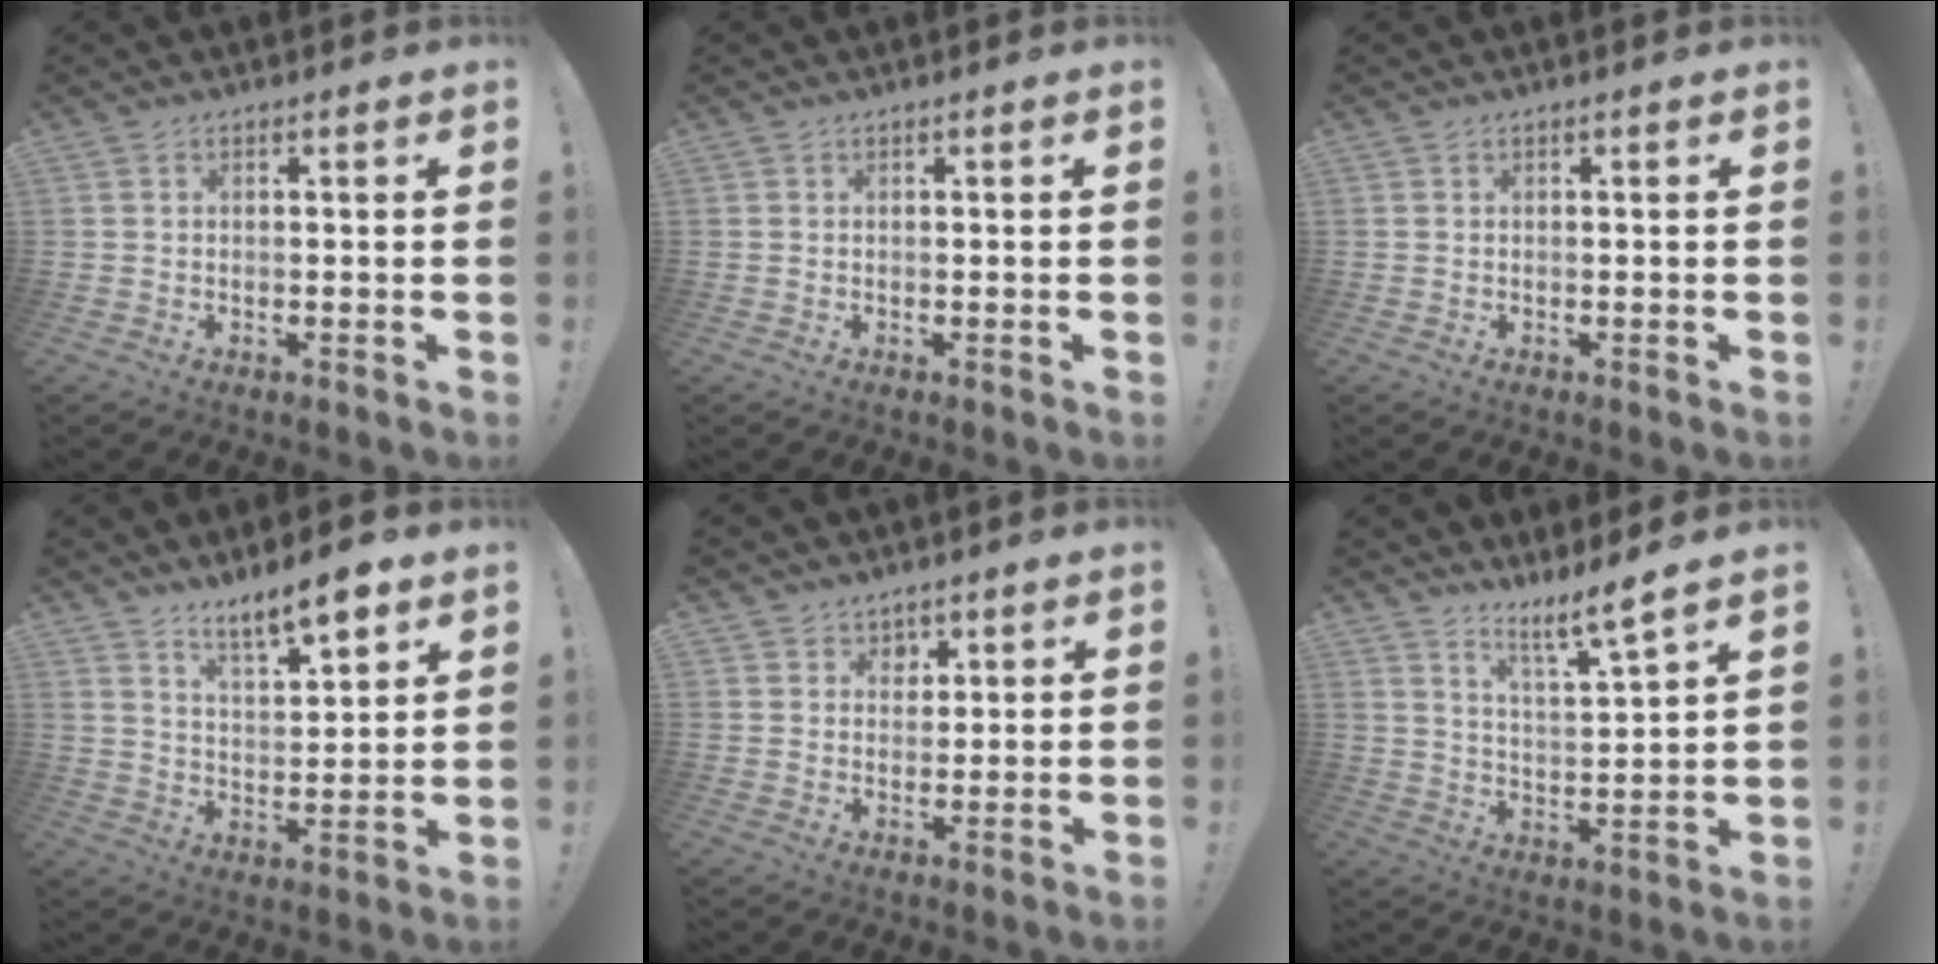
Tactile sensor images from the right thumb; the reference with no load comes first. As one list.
[{"total": 0.0}, {"total": 0.0}, {"total": 9.6, "force": [7.4, 2.3, 5.6], "torque": [-0.080, -0.051, 0.127]}, {"total": 4.0, "force": [2.7, 3.0, 0.3], "torque": [0.002, -0.018, 0.049]}, {"total": 8.3, "force": [6.5, 0.0, 5.1], "torque": [-0.083, -0.052, 0.107]}]